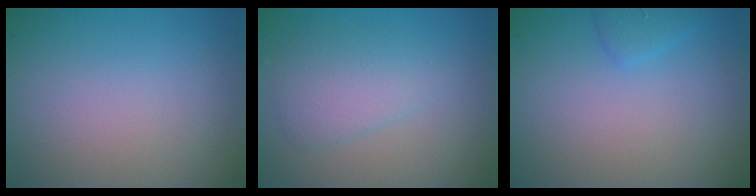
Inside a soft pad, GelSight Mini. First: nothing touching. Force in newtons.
{"total": 2.6, "press": 2.6, "slide": 0.1}
{"total": 1.2, "press": 1.2, "slide": 0.1}